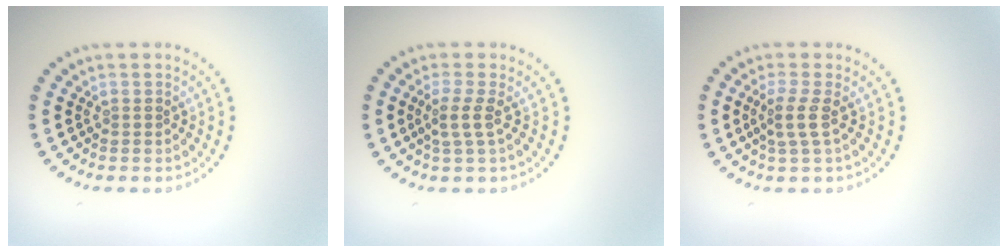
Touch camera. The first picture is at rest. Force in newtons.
{"total": 2.0, "press": 1.4, "slide": 1.4}
{"total": 2.0, "press": 1.5, "slide": 1.2}